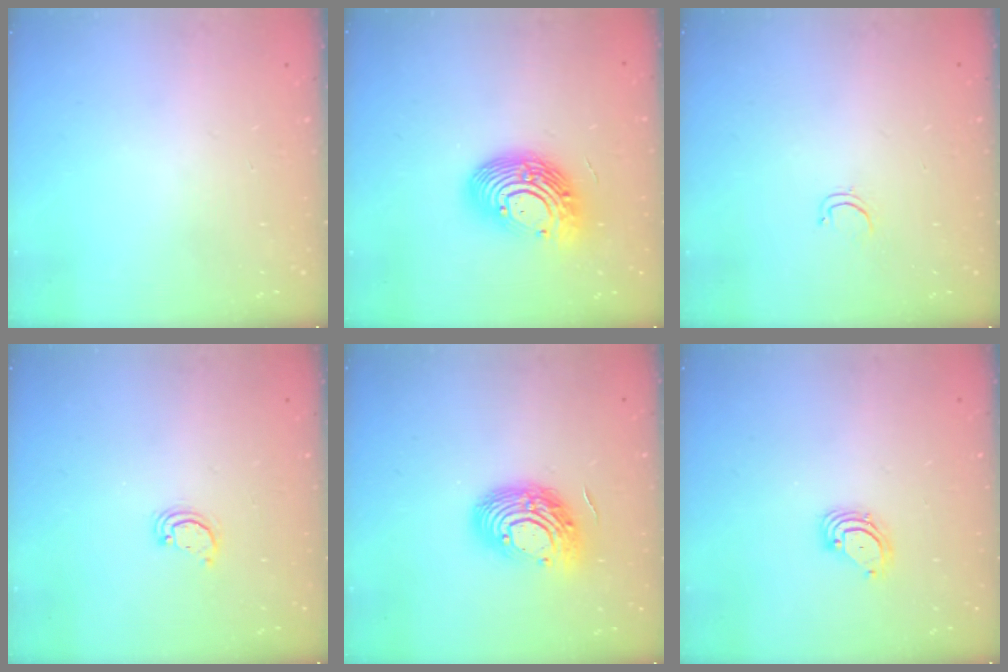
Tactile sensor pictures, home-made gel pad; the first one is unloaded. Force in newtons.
{"total": 15.1, "press": 15.1, "slide": 1.4}
{"total": 2.6, "press": 2.5, "slide": 0.4}
{"total": 2.5, "press": 2.5, "slide": 0.3}
{"total": 14.5, "press": 14.5, "slide": 1.0}
{"total": 3.6, "press": 3.6, "slide": 0.3}